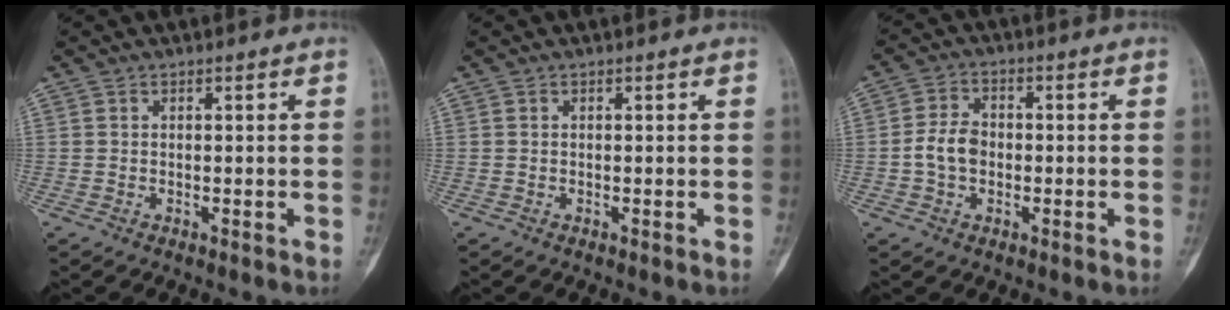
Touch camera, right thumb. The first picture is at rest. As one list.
[{"total": 0.0}, {"total": 5.7, "force": [-0.8, 4.2, 3.8], "torque": [-0.066, 0.017, -0.021]}]